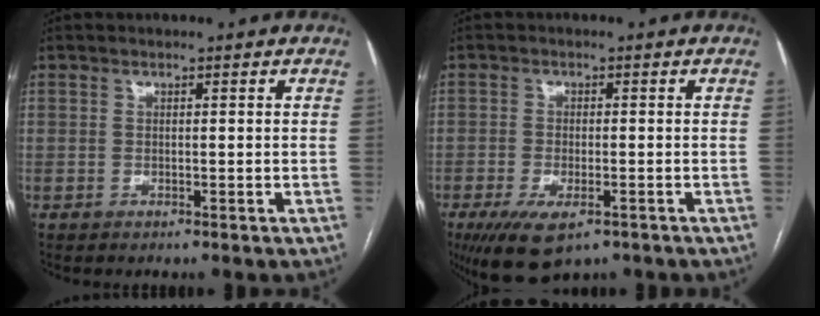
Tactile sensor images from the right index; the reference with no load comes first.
{"total": 8.0, "force": [-4.8, 3.2, 5.6], "torque": [-0.094, -0.014, -0.073]}